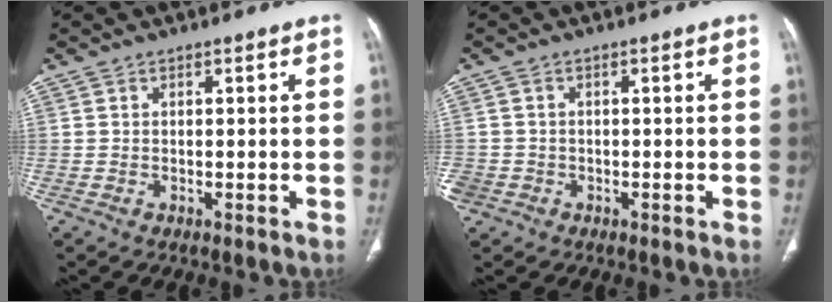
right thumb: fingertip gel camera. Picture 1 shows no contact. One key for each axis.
{"total": 3.2, "fx": -1.3, "fy": 2.7, "fz": 0.8, "tx": -0.018, "ty": 0.010, "tz": -0.025}